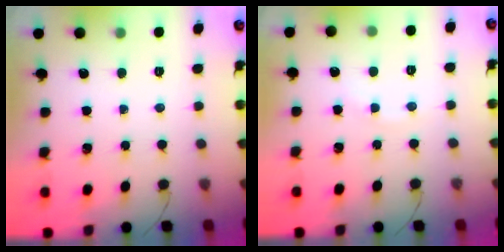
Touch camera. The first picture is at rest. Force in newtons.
{"total": 3.0, "press": 2.9, "slide": 0.9}